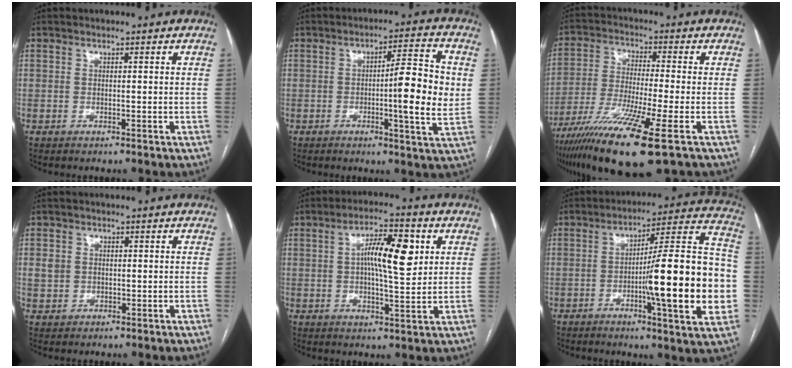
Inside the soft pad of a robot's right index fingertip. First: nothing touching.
{"total": 10.8, "force": [0.0, 0.7, 10.8], "torque": [-0.150, 0.001, -0.006]}
{"total": 14.8, "force": [-8.5, -0.1, 12.1], "torque": [-0.245, -0.041, -0.155]}
{"total": 2.6, "force": [0.4, 2.4, 1.0], "torque": [-0.019, 0.011, 0.012]}
{"total": 9.9, "force": [2.3, 2.3, 9.3], "torque": [-0.161, 0.014, 0.037]}
{"total": 21.1, "force": [-3.6, 1.5, 20.8], "torque": [-0.255, 0.015, -0.051]}